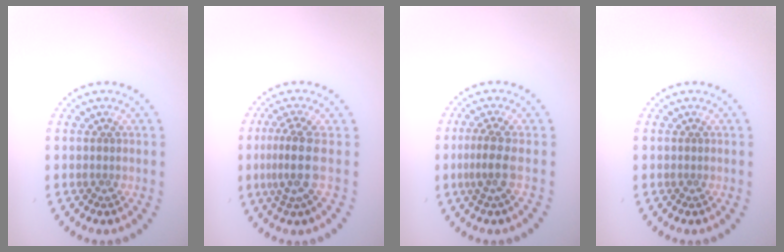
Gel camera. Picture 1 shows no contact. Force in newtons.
{"total": 3.0, "press": 2.1, "slide": 2.1}
{"total": 2.2, "press": 1.6, "slide": 1.6}
{"total": 0.0}